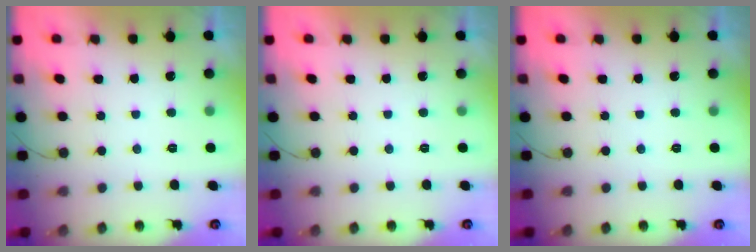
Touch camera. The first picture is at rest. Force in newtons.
{"total": 1.8, "press": 1.8, "slide": 0.1}
{"total": 0.0}